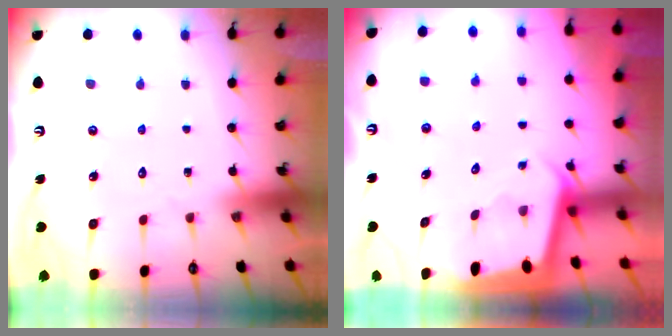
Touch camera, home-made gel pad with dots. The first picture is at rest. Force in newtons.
{"total": 1.9, "press": 1.9, "slide": 0.1}